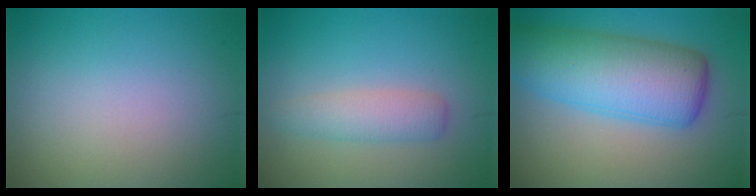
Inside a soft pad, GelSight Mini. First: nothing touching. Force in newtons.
{"total": 2.5, "press": 2.5, "slide": 0.0}
{"total": 9.2, "press": 9.2, "slide": 0.4}